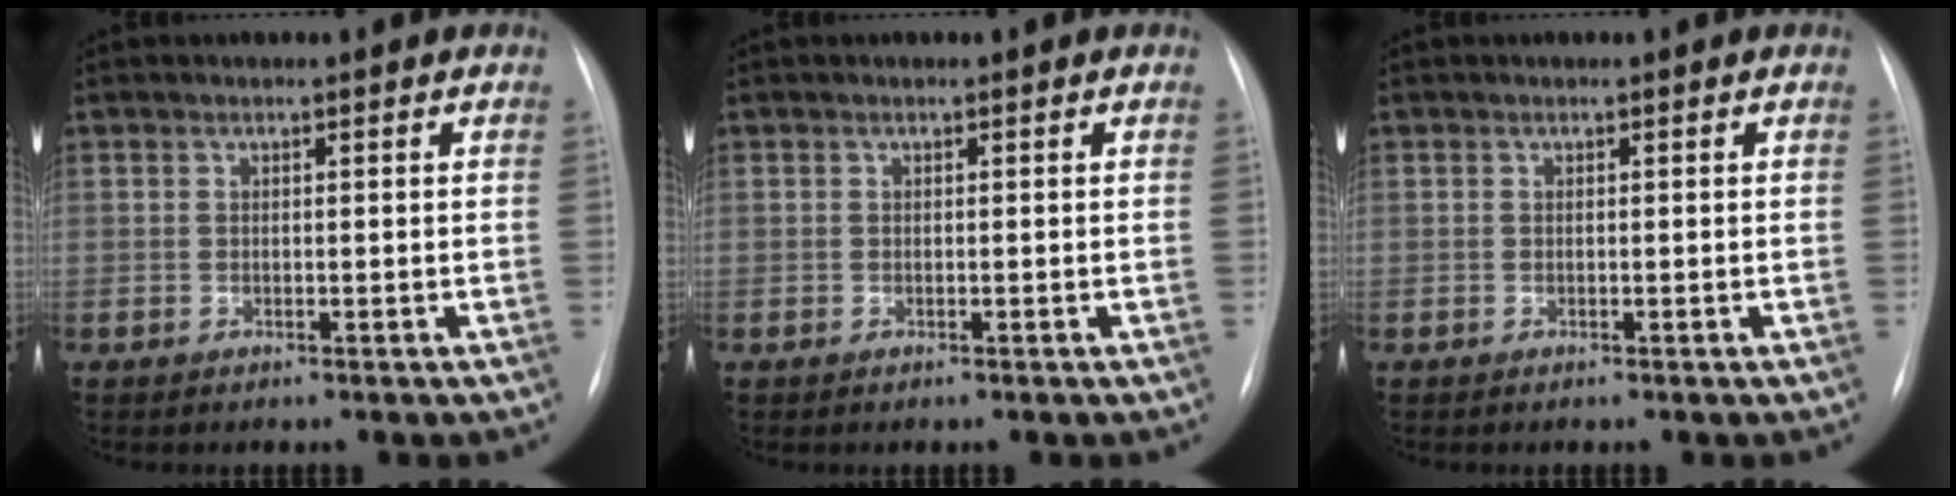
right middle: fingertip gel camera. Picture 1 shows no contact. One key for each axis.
{"total": 0.0}
{"total": 0.0}